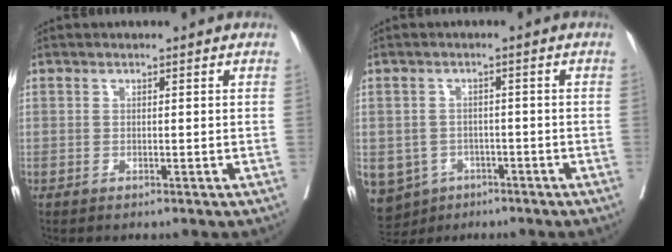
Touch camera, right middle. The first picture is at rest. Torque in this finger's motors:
{"motor_torque": [1.87, -0.29, 1.05, 0.21]}